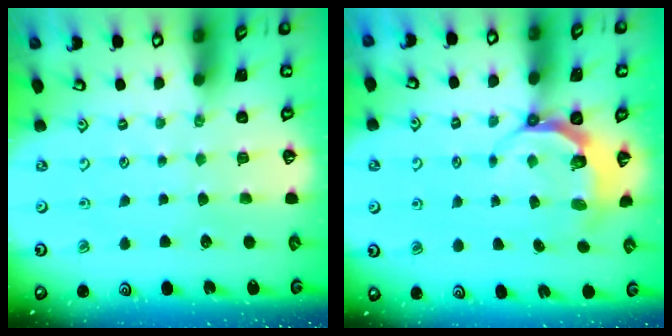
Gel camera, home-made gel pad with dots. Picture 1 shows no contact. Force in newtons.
{"total": 6.2, "press": 5.3, "slide": 3.3}